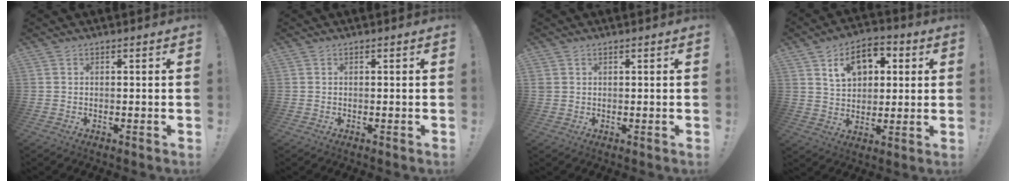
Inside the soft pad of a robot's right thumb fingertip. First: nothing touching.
{"total": 0.0}
{"total": 1.4, "force": [0.7, 1.2, 0.4], "torque": [0.001, -0.001, 0.012]}
{"total": 12.2, "force": [5.4, 8.6, 6.7], "torque": [-0.100, -0.012, 0.102]}